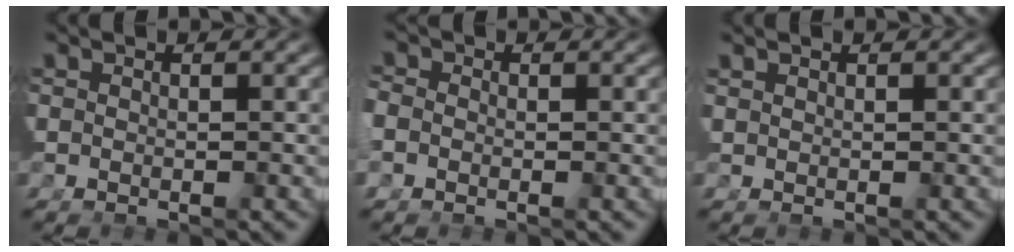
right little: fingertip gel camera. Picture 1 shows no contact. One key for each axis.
{"total": 2.1, "fx": -0.8, "fy": 1.7, "fz": 0.9, "tx": -0.033, "ty": -0.009, "tz": -0.016}
{"total": 0.9, "fx": 0.8, "fy": -0.1, "fz": 0.4, "tx": -0.002, "ty": 0.005, "tz": 0.016}